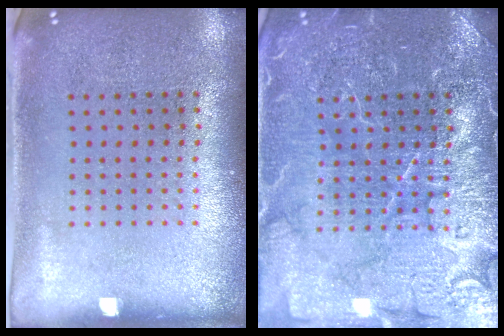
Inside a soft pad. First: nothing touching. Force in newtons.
{"total": 7.1, "press": 7.1, "slide": 1.0}